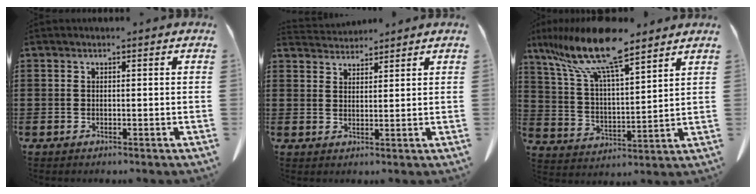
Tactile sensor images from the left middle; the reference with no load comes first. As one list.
[{"total": 2.9, "force": [2.9, 0.3, -0.1], "torque": [-0.007, -0.007, 0.056]}, {"total": 12.2, "force": [9.4, 1.5, 7.7], "torque": [-0.190, -0.045, 0.158]}]